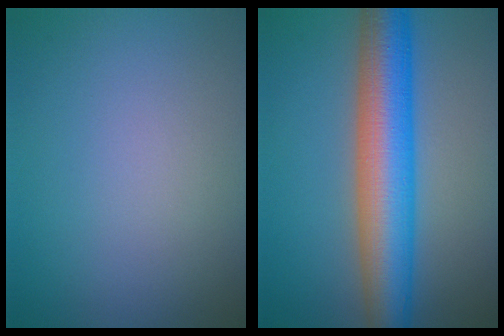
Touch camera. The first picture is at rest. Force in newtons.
{"total": 9.6, "press": 9.6, "slide": 0.3}